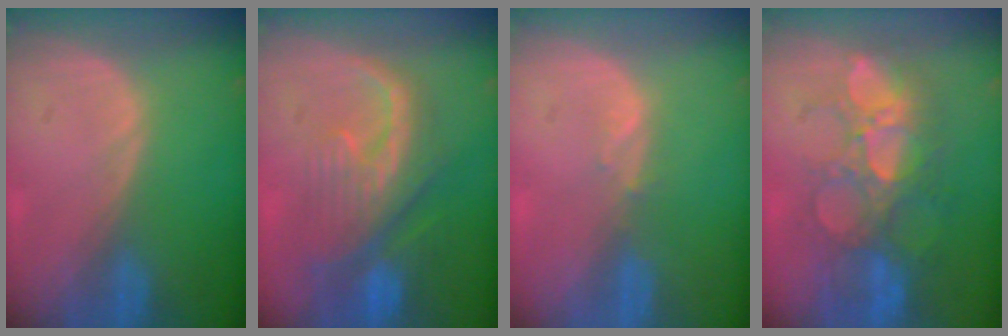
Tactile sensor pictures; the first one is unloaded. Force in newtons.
{"total": 9.9, "press": 9.0, "slide": 4.1}
{"total": 1.1, "press": 1.0, "slide": 0.4}
{"total": 10.3, "press": 9.3, "slide": 4.4}